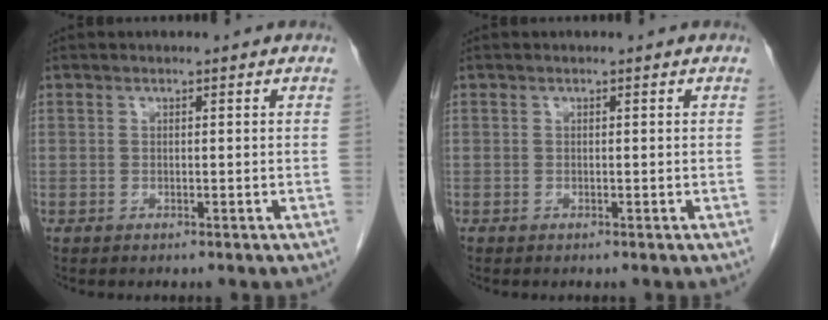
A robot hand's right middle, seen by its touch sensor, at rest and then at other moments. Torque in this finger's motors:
{"motor_torque": [-0.23, -0.05, -0.01, -0.01]}